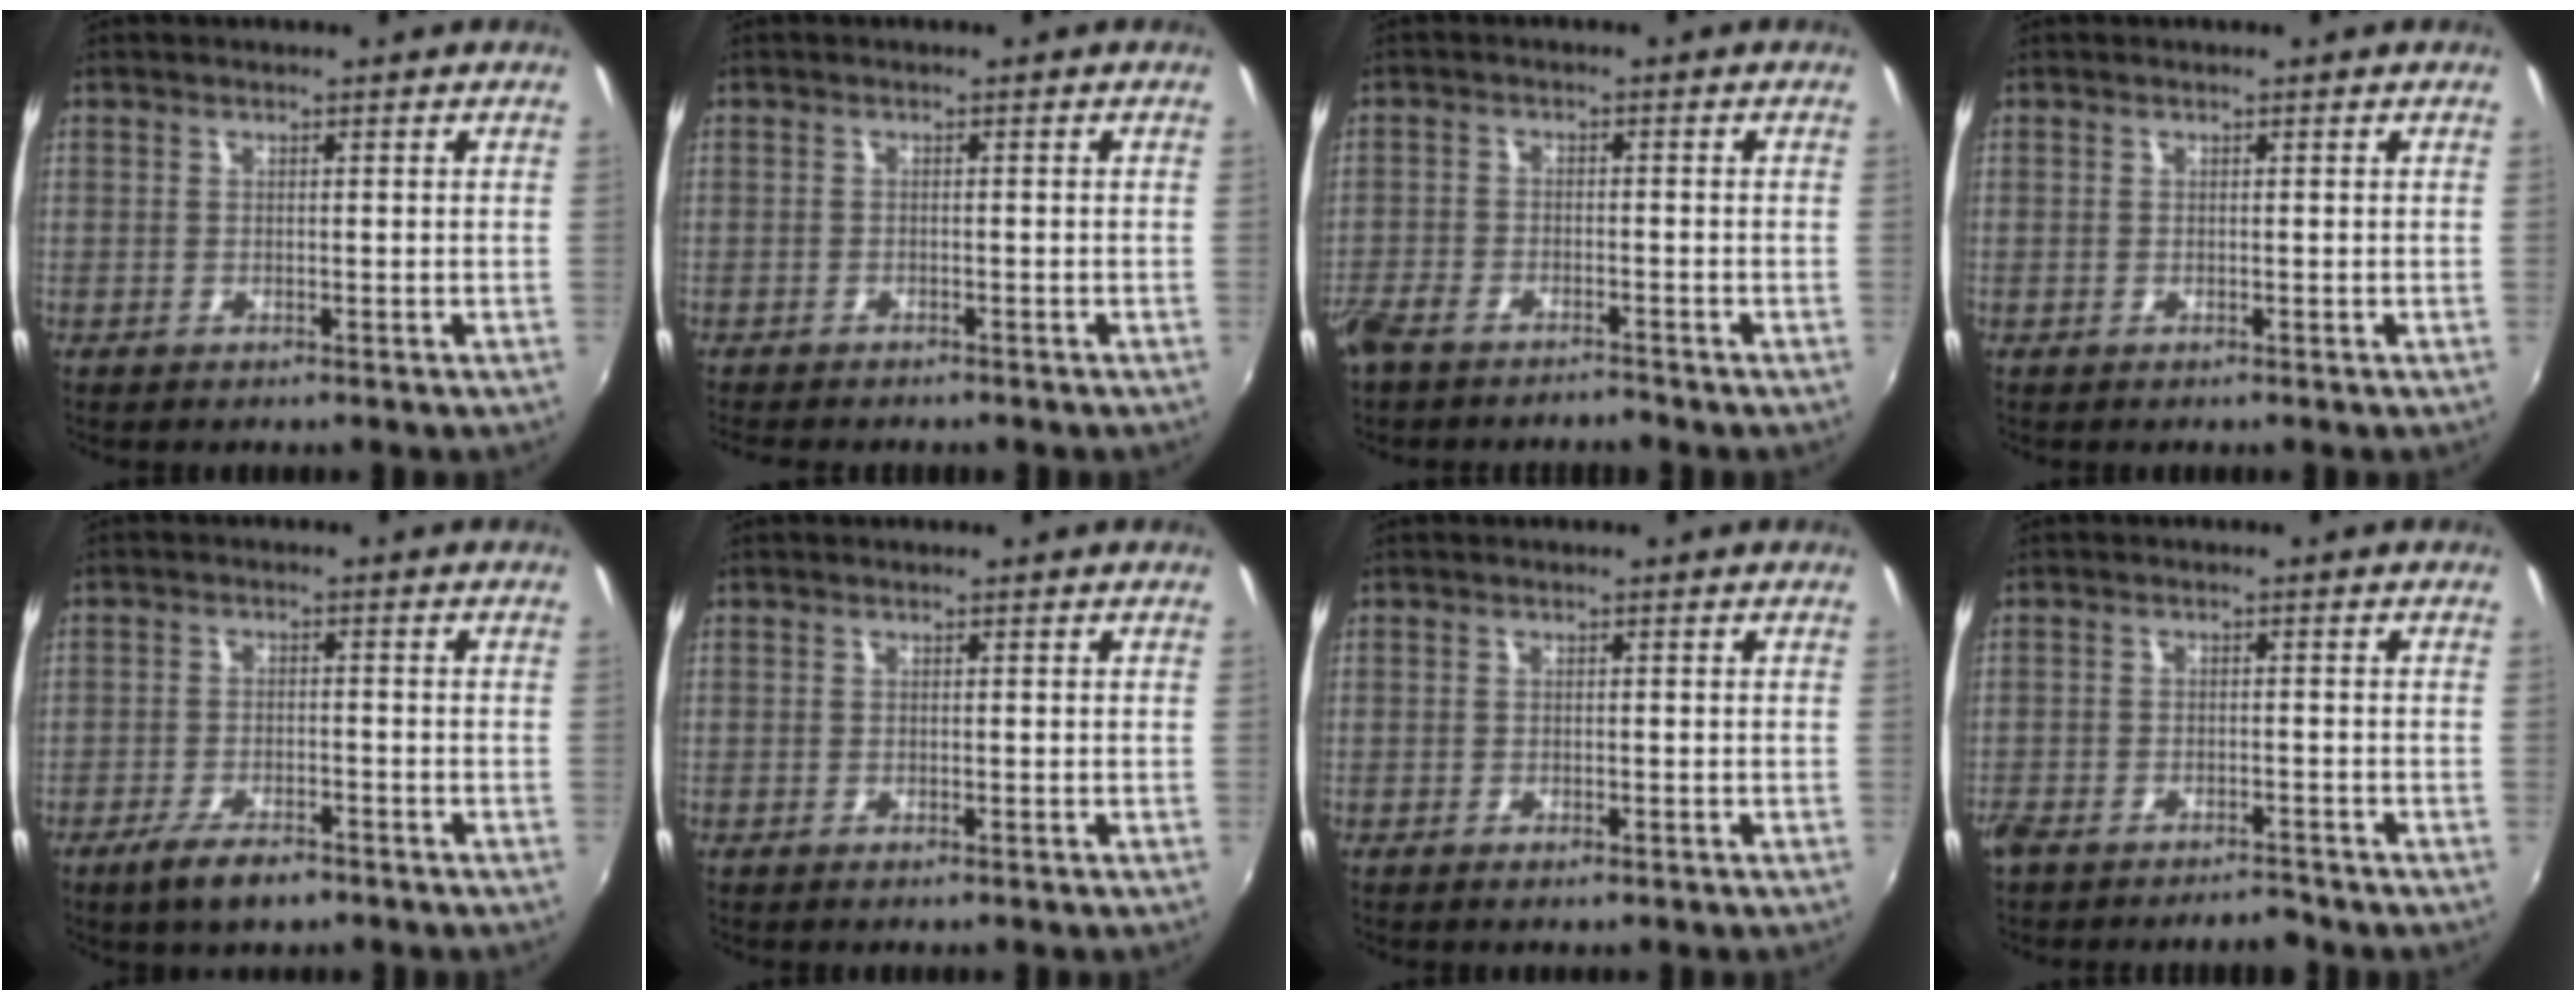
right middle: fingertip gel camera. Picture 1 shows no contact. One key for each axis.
{"total": 4.8, "fx": -4.2, "fy": 1.2, "fz": 1.9, "tx": -0.046, "ty": -0.019, "tz": -0.066}
{"total": 7.1, "fx": -6.1, "fy": 2.4, "fz": 2.9, "tx": -0.087, "ty": -0.022, "tz": -0.112}
{"total": 0.0}
{"total": 6.8, "fx": -4.8, "fy": 2.3, "fz": 4.1, "tx": -0.100, "ty": -0.014, "tz": -0.084}
{"total": 0.5, "fx": -0.4, "fy": 0.3, "fz": 0.3, "tx": -0.005, "ty": -0.004, "tz": -0.007}
{"total": 1.5, "fx": -1.0, "fy": 0.7, "fz": 0.9, "tx": -0.016, "ty": -0.005, "tz": -0.017}
{"total": 6.1, "fx": -5.4, "fy": 1.8, "fz": 2.1, "tx": -0.063, "ty": -0.009, "tz": -0.089}